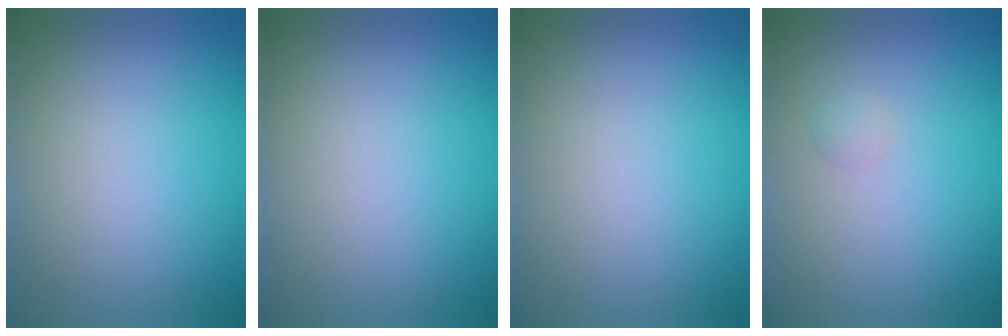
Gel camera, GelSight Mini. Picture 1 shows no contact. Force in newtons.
{"total": 0.0}
{"total": 0.0}
{"total": 0.6, "press": 0.6, "slide": 0.1}